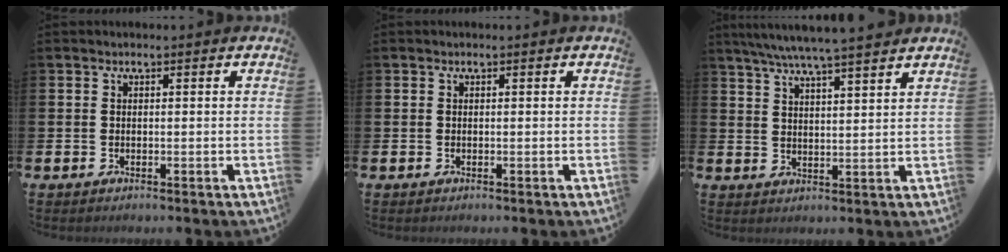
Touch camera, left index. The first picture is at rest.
{"total": 0.0}
{"total": 6.5, "force": [6.1, -0.3, 2.4], "torque": [-0.060, -0.027, 0.107]}